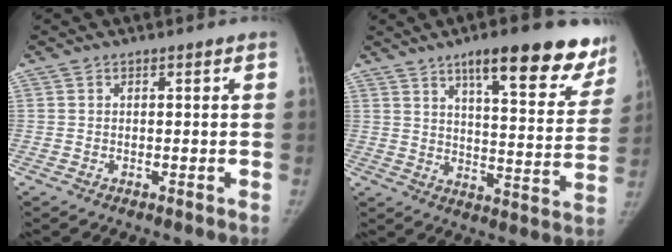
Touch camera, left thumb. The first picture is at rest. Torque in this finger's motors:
{"motor_torque": [1.18, -0.32, 1.54, -1.24, 0.42]}